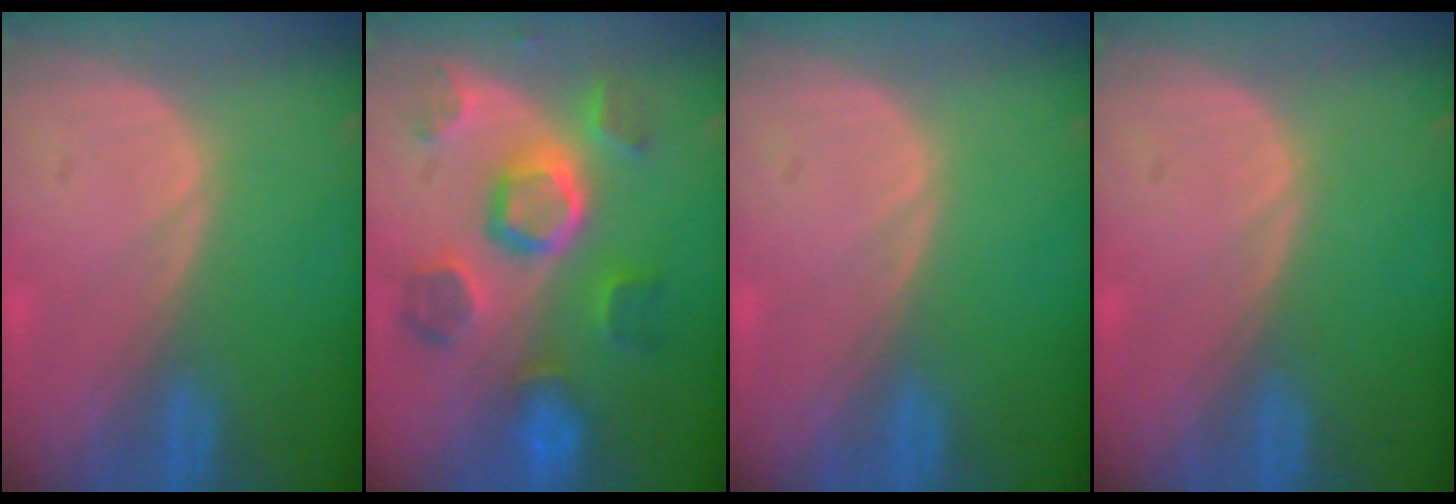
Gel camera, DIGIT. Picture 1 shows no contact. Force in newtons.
{"total": 9.7, "press": 9.2, "slide": 3.1}
{"total": 0.0}
{"total": 0.0}